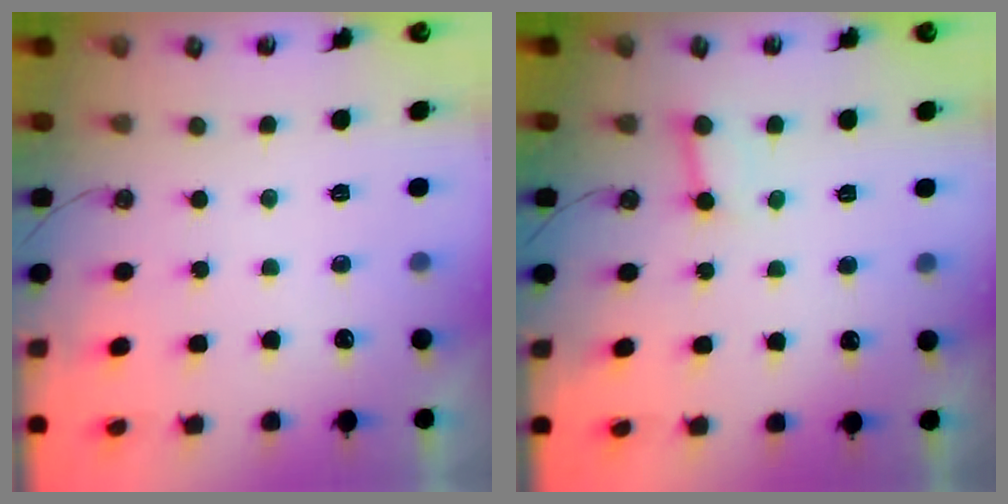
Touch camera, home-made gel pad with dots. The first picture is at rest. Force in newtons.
{"total": 3.8, "press": 3.7, "slide": 0.5}